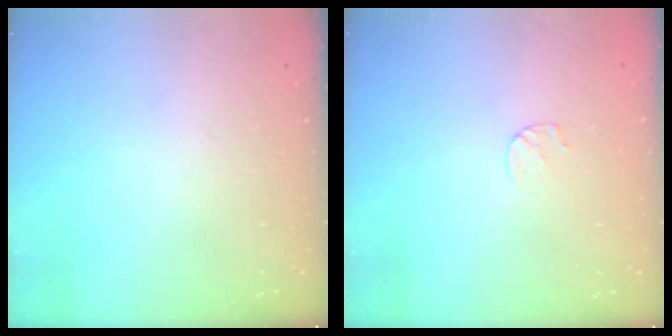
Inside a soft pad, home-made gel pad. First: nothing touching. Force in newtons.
{"total": 4.6, "press": 4.6, "slide": 0.5}